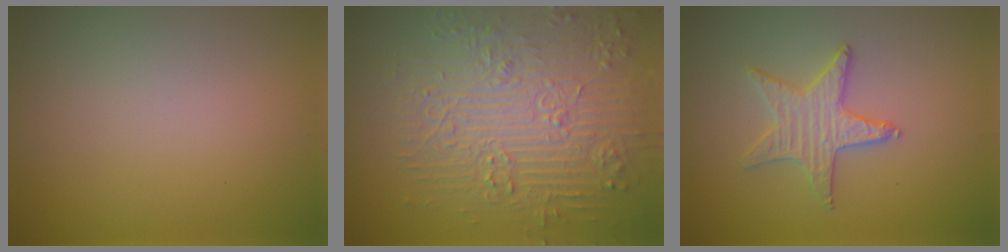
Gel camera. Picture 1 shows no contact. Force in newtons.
{"total": 8.3, "press": 6.5, "slide": 5.3}
{"total": 2.4, "press": 2.4, "slide": 0.2}